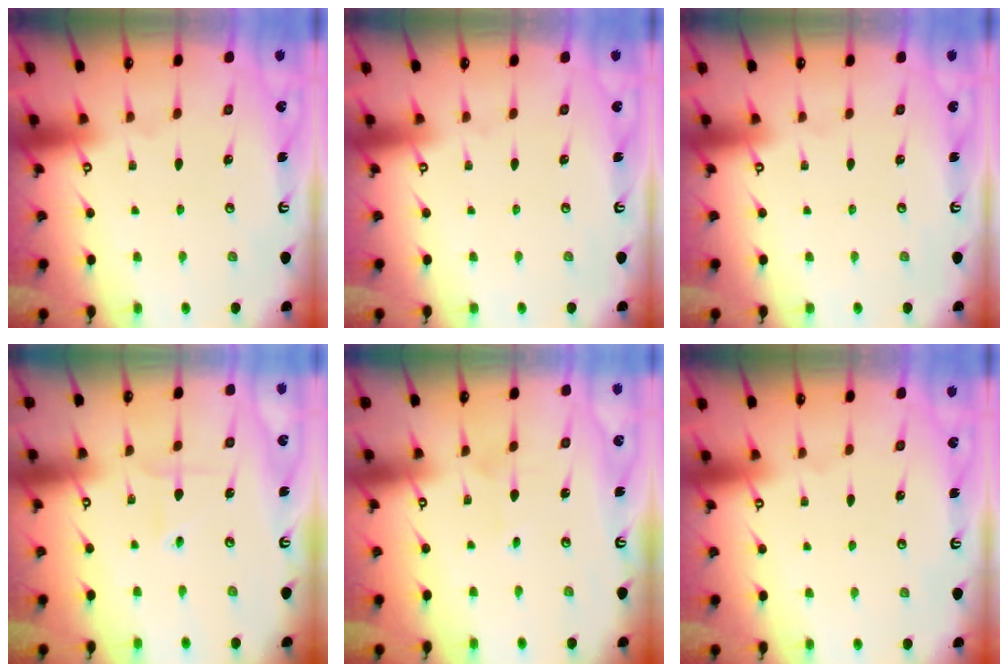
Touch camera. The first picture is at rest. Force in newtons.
{"total": 0.0}
{"total": 0.0}
{"total": 2.0, "press": 2.0, "slide": 0.5}
{"total": 1.9, "press": 1.9, "slide": 0.2}
{"total": 0.0}